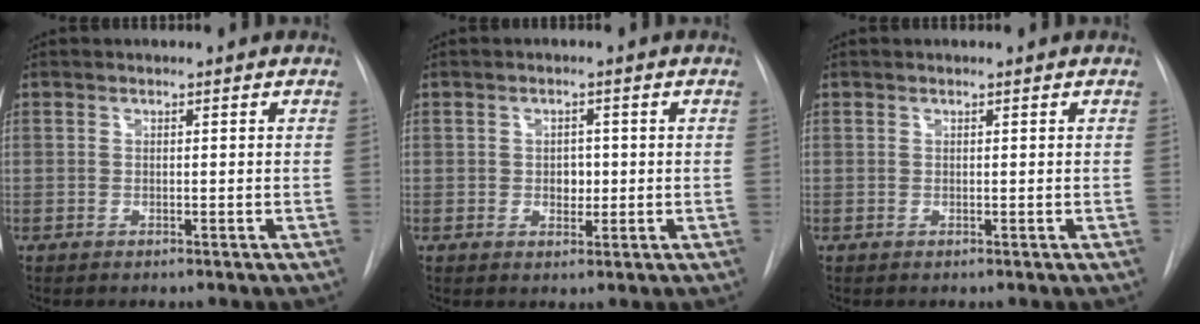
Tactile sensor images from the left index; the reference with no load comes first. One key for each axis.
{"total": 2.4, "fx": 0.0, "fy": 1.7, "fz": 1.6, "tx": -0.022, "ty": 0.001, "tz": 0.003}
{"total": 0.0}